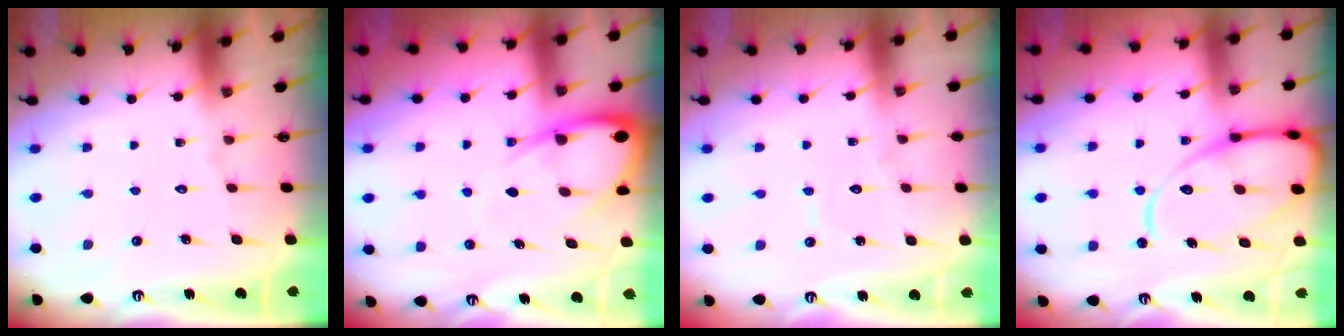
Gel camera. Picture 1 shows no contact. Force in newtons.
{"total": 9.2, "press": 9.2, "slide": 0.9}
{"total": 3.9, "press": 3.8, "slide": 0.2}
{"total": 15.8, "press": 15.7, "slide": 1.8}